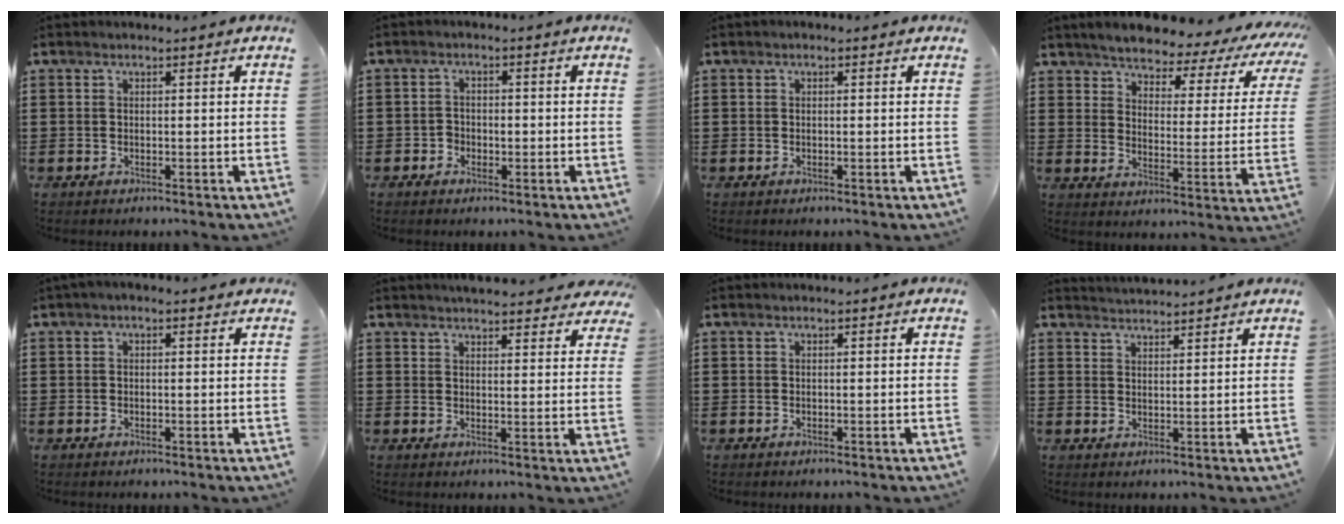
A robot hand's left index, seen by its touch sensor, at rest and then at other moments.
{"total": 1.8, "force": [-0.9, 1.5, 0.5], "torque": [-0.015, 0.003, -0.021]}
{"total": 0.0}
{"total": 3.9, "force": [3.7, 0.7, 1.0], "torque": [-0.046, -0.031, 0.053]}
{"total": 0.7, "force": [-0.2, 0.4, 0.6], "torque": [-0.012, 0.003, -0.004]}
{"total": 3.9, "force": [3.9, 0.0, 0.7], "torque": [-0.016, -0.015, 0.069]}
{"total": 0.0}
{"total": 2.4, "force": [2.3, -0.3, -0.4], "torque": [0.001, -0.007, 0.045]}